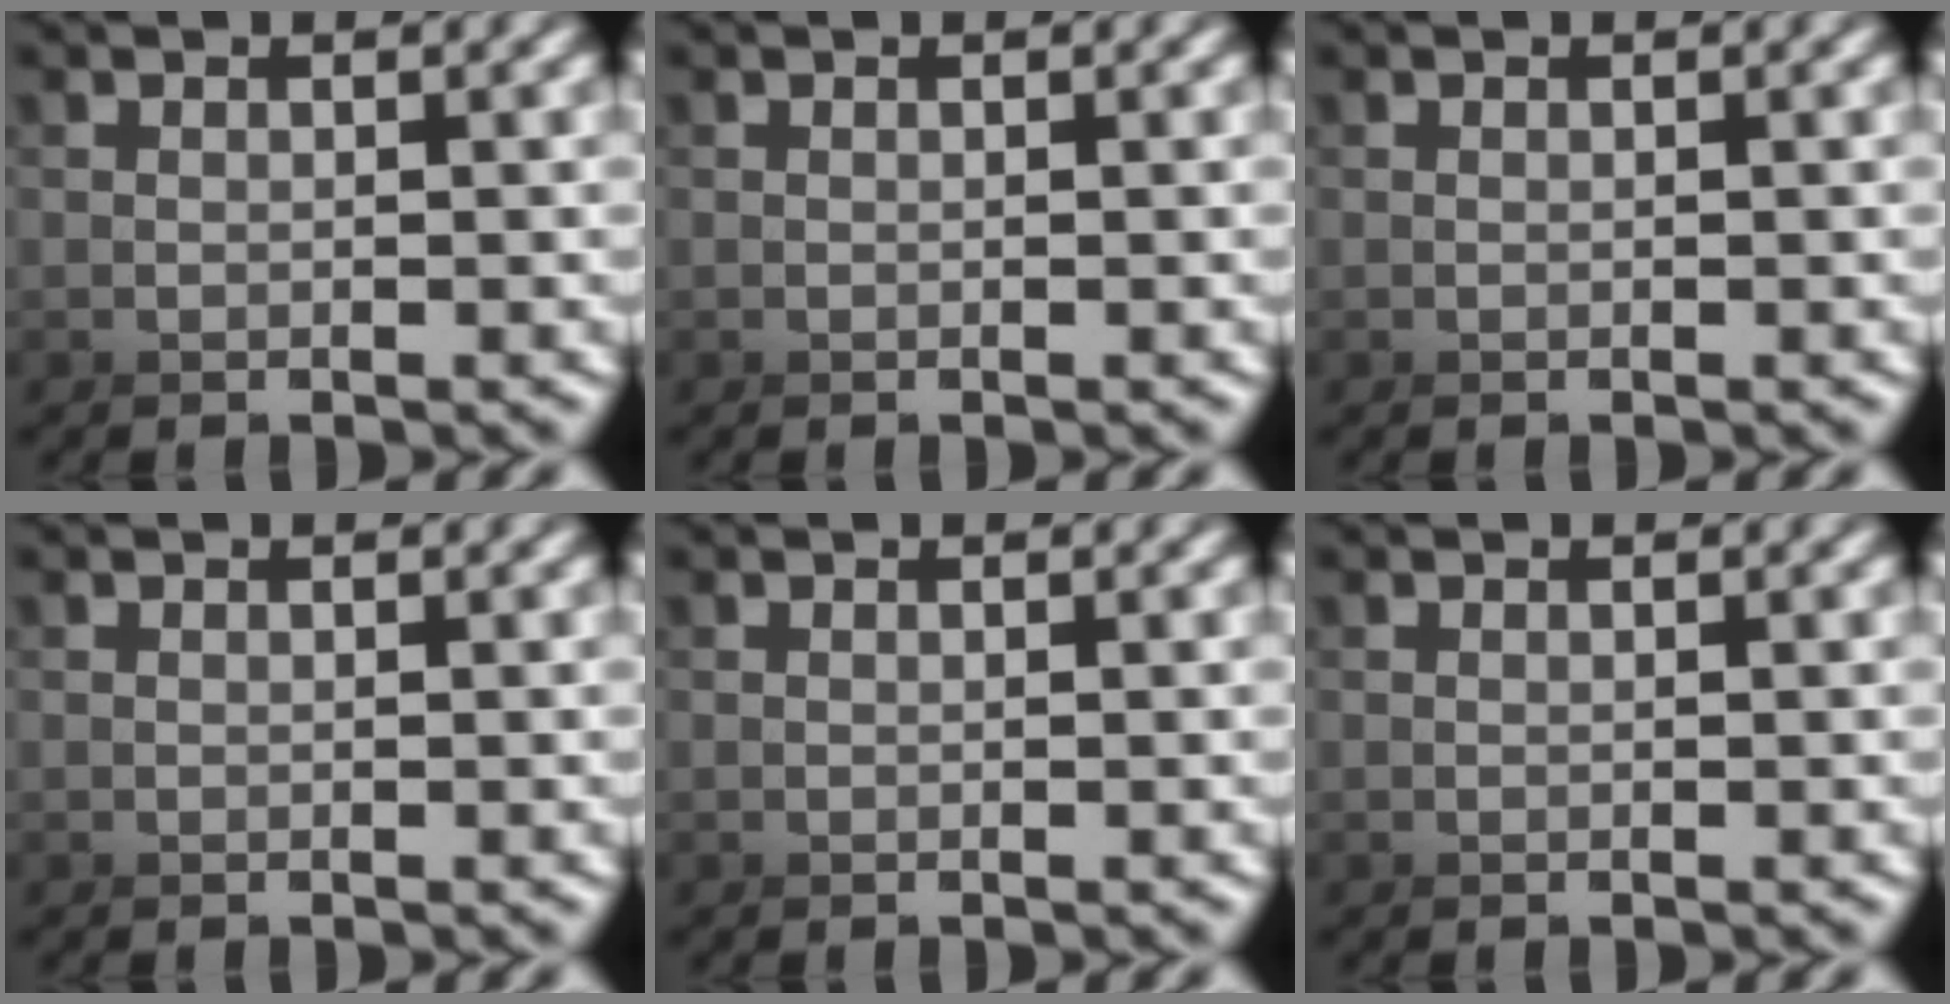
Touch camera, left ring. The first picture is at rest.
{"total": 0.0}
{"total": 0.0}
{"total": 0.0}
{"total": 0.0}
{"total": 0.0}